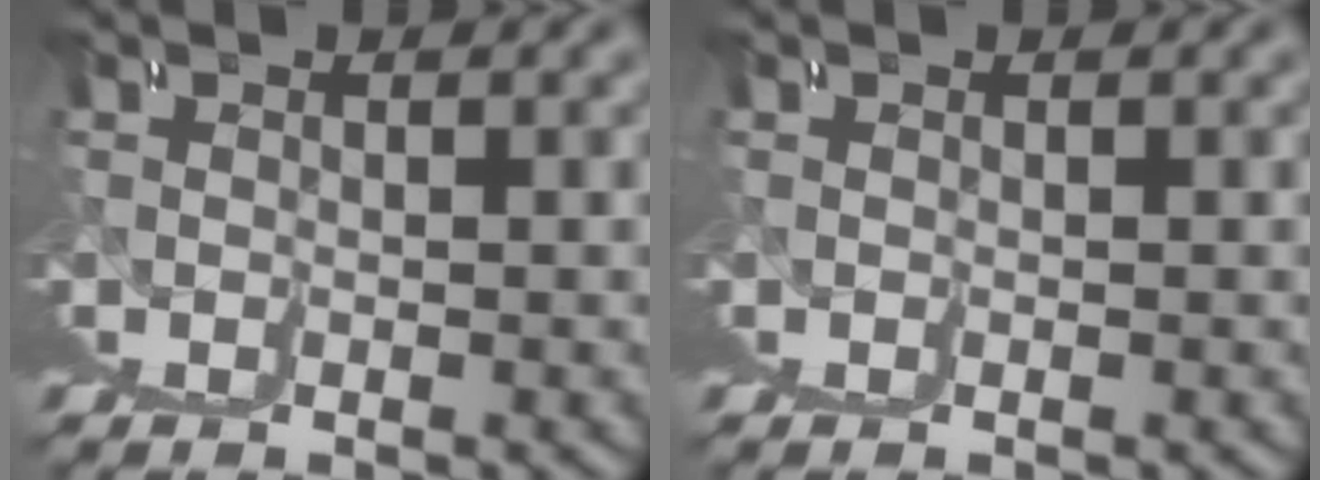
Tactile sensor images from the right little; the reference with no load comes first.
{"total": 0.0}